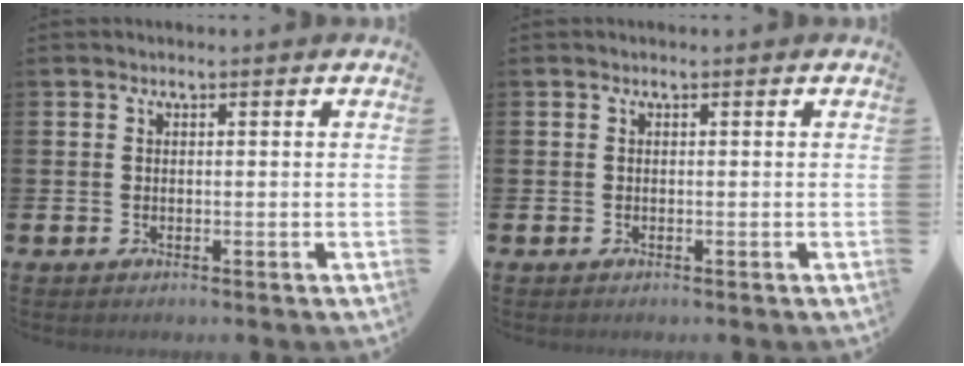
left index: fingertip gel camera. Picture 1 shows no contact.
{"total": 0.0}